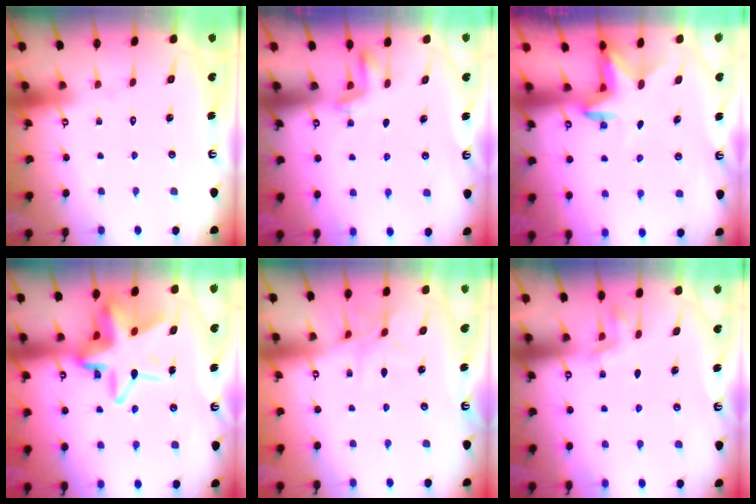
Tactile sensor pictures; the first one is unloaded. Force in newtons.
{"total": 3.2, "press": 3.2, "slide": 0.6}
{"total": 2.9, "press": 2.8, "slide": 0.7}
{"total": 18.1, "press": 17.9, "slide": 2.8}
{"total": 6.5, "press": 6.4, "slide": 0.6}
{"total": 3.6, "press": 3.4, "slide": 1.2}